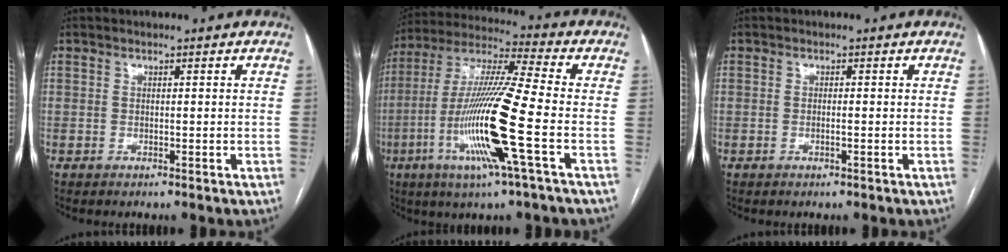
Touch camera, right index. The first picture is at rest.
{"total": 17.4, "force": [-5.1, -0.5, 16.6], "torque": [-0.335, -0.015, -0.106]}
{"total": 0.7, "force": [-0.2, 0.0, 0.7], "torque": [-0.014, 0.000, -0.003]}